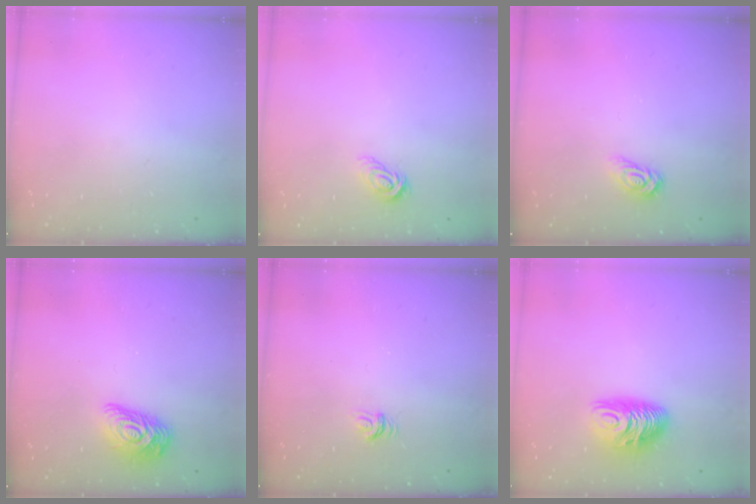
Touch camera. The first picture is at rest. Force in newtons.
{"total": 6.6, "press": 6.6, "slide": 0.2}
{"total": 3.2, "press": 3.2, "slide": 0.3}
{"total": 10.6, "press": 10.6, "slide": 0.4}
{"total": 3.7, "press": 3.7, "slide": 0.2}
{"total": 10.0, "press": 10.0, "slide": 0.7}